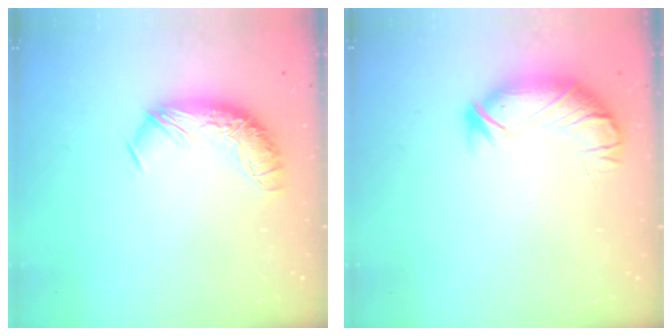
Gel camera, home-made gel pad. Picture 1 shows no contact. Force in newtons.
{"total": 3.7, "press": 3.1, "slide": 2.0}